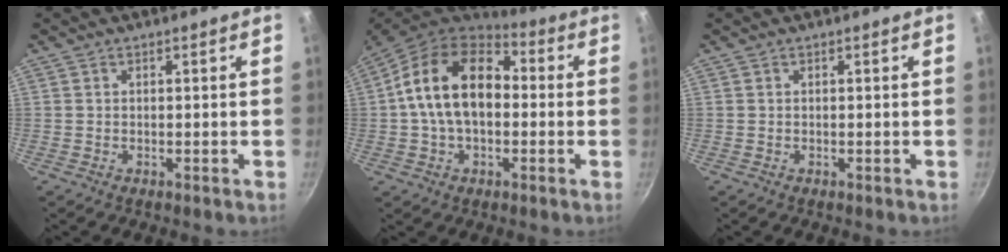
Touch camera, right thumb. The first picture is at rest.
{"total": 17.2, "force": [0.6, 11.2, 13.0], "torque": [-0.197, 0.034, -0.008]}
{"total": 0.0}